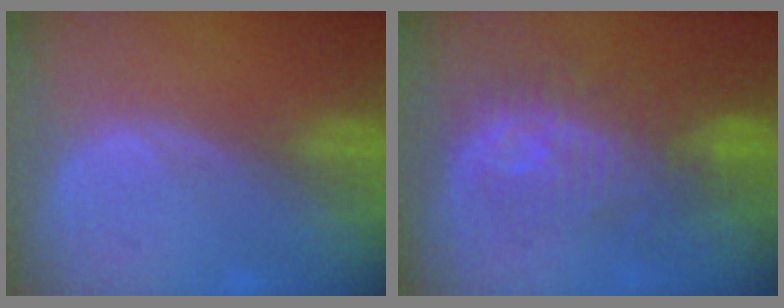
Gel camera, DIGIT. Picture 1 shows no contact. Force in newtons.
{"total": 9.1, "press": 8.9, "slide": 2.0}